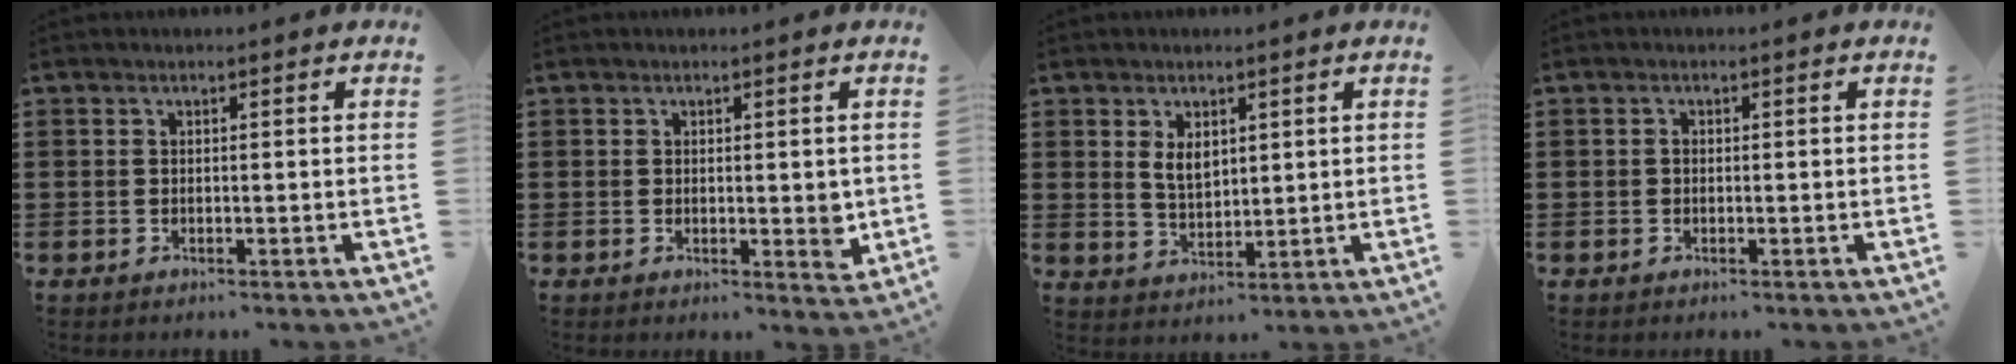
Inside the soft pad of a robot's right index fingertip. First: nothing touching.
{"total": 2.4, "force": [0.3, 1.0, 2.2], "torque": [-0.023, -0.003, 0.001]}
{"total": 3.8, "force": [1.6, 2.3, 2.6], "torque": [-0.049, 0.004, 0.027]}
{"total": 0.6, "force": [-0.1, 0.4, 0.4], "torque": [-0.010, 0.000, -0.002]}